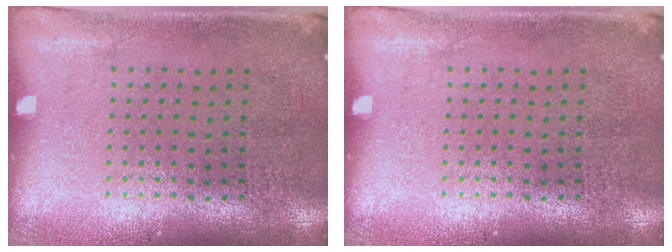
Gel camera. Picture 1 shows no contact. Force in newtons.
{"total": 0.0}